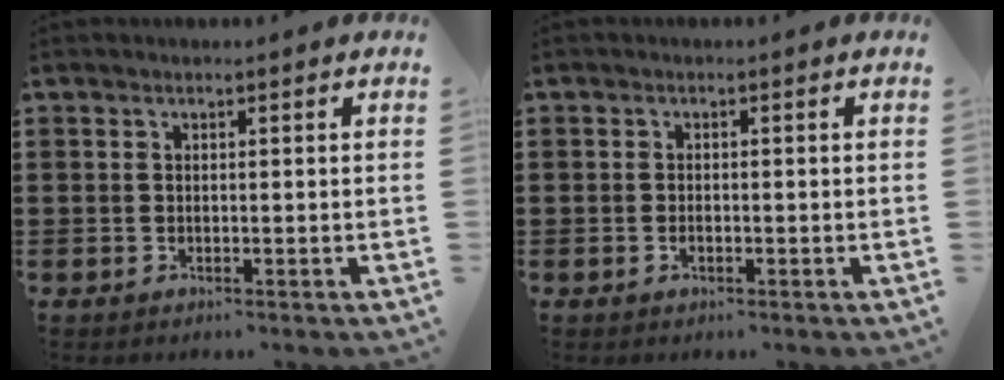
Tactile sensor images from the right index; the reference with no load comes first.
{"total": 0.9, "force": [-0.5, 0.5, 0.6], "torque": [-0.013, -0.003, -0.008]}